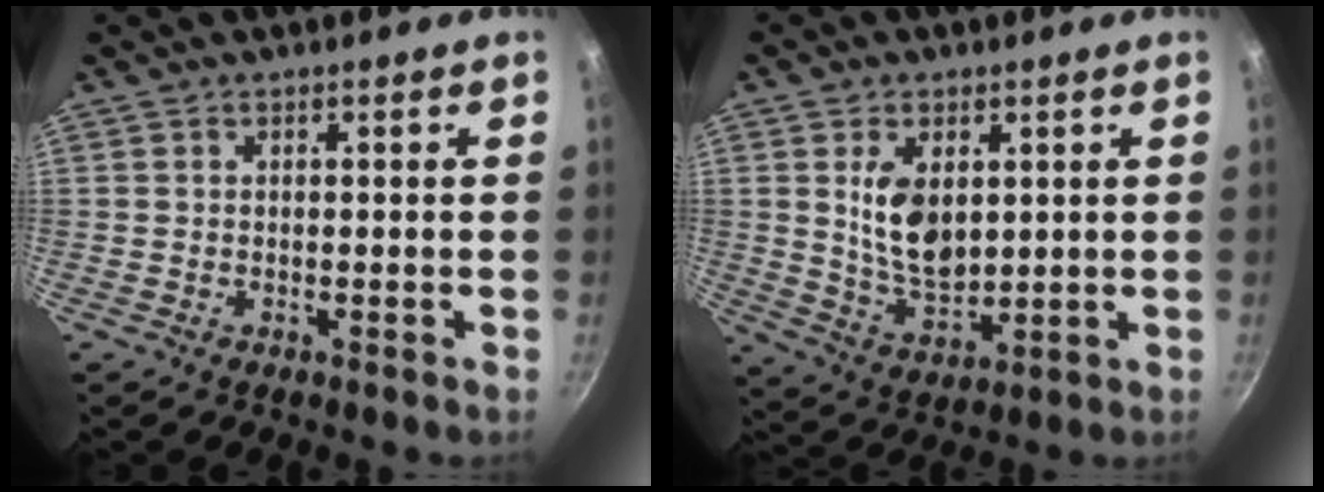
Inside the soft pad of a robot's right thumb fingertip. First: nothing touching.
{"total": 9.9, "force": [2.3, 5.9, 7.6], "torque": [-0.118, -0.020, 0.058]}